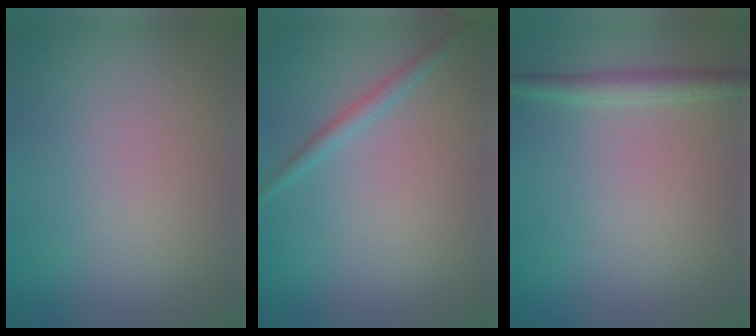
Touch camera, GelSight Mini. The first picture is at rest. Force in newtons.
{"total": 1.5, "press": 1.5, "slide": 0.1}
{"total": 2.2, "press": 2.2, "slide": 0.1}